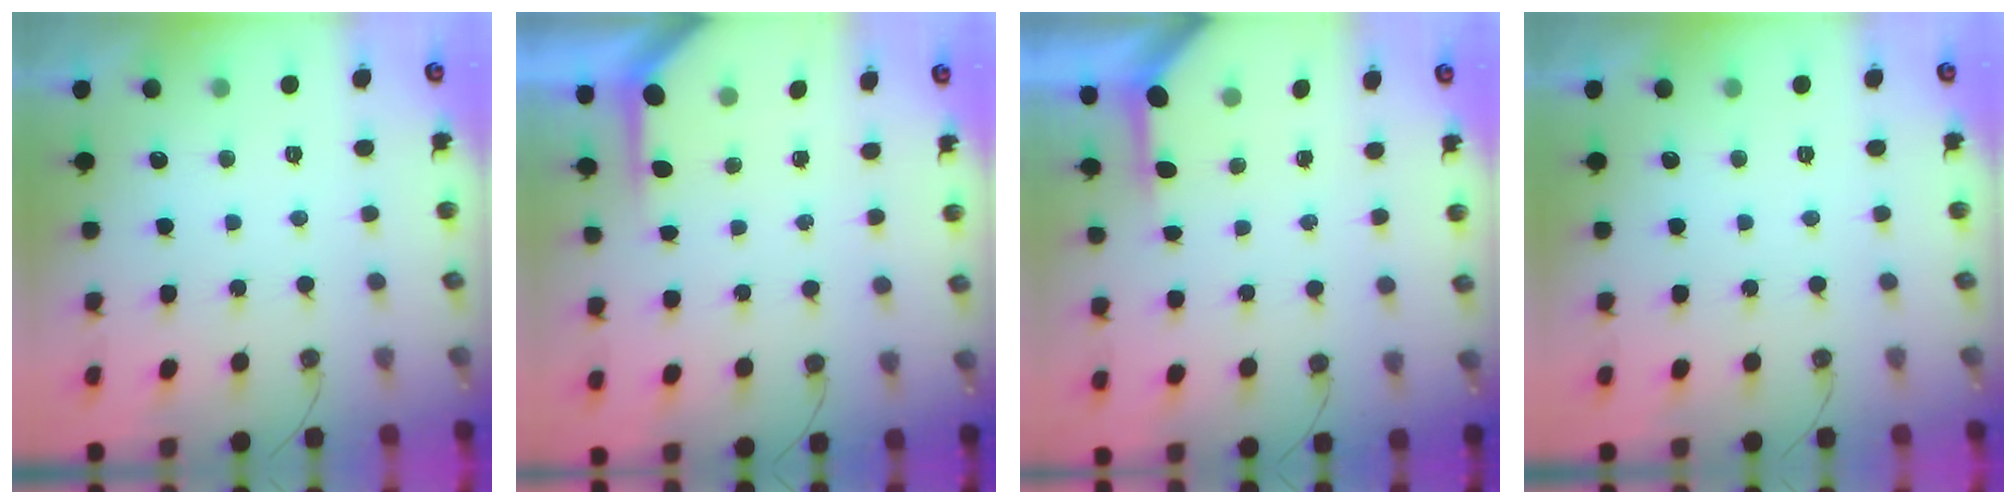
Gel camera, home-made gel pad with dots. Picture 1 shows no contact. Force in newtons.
{"total": 3.3, "press": 3.3, "slide": 0.3}
{"total": 3.2, "press": 3.2, "slide": 0.4}
{"total": 0.0}